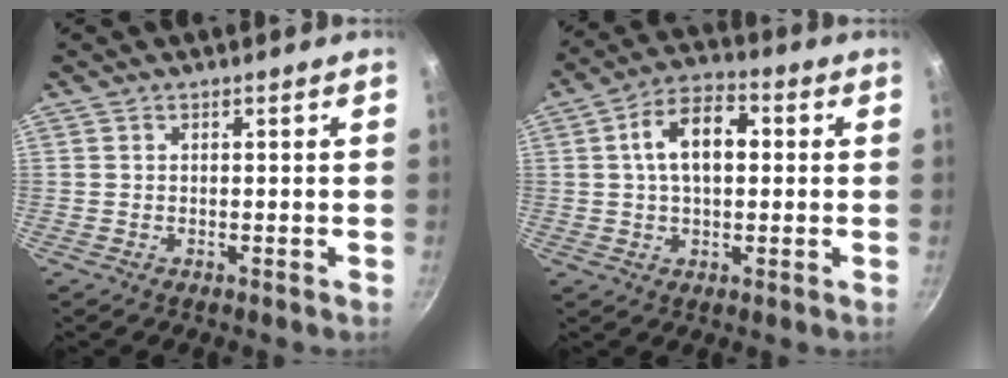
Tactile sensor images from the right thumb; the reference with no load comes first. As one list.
[{"total": 10.7, "force": [1.6, 6.1, 8.6], "torque": [-0.139, 0.023, 0.021]}]